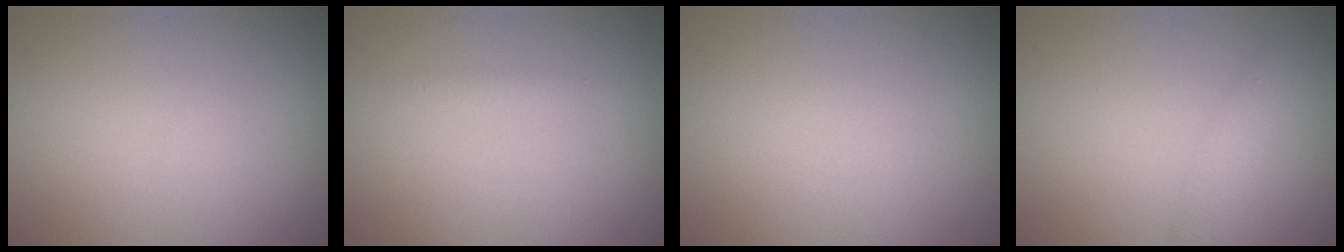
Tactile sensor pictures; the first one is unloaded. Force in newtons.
{"total": 0.7, "press": 0.7, "slide": 0.0}
{"total": 0.0}
{"total": 1.4, "press": 1.4, "slide": 0.1}